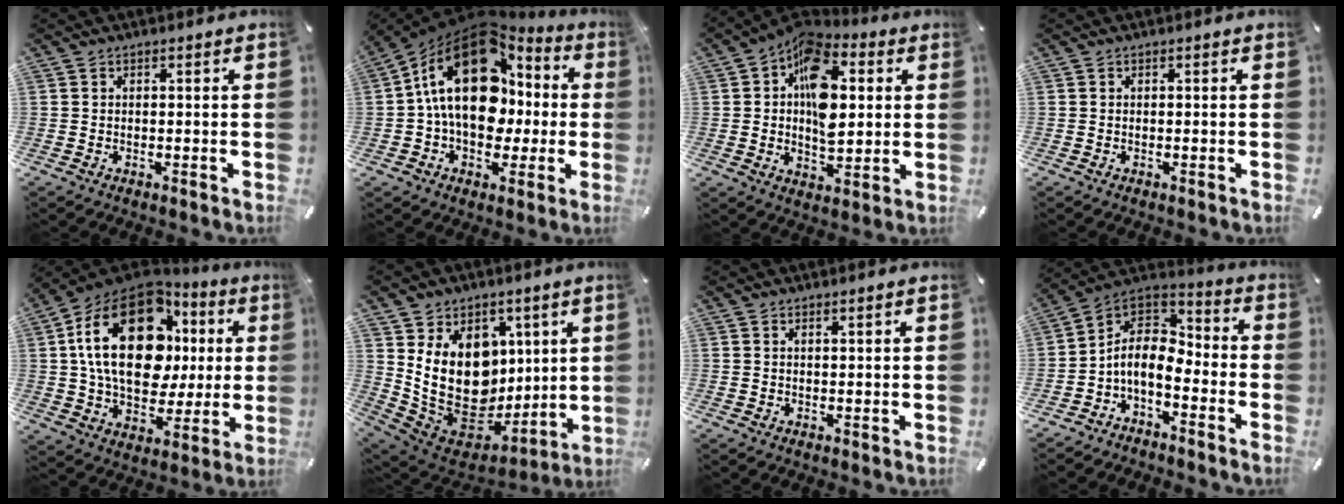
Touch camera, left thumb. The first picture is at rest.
{"total": 22.3, "force": [3.6, 15.2, 15.9], "torque": [-0.278, -0.019, 0.063]}
{"total": 14.8, "force": [3.0, 9.6, 10.9], "torque": [-0.180, -0.009, 0.056]}
{"total": 0.0}
{"total": 25.6, "force": [6.5, 16.9, 18.2], "torque": [-0.331, -0.014, 0.112]}
{"total": 19.1, "force": [3.6, 15.5, 10.6], "torque": [-0.220, -0.049, 0.076]}
{"total": 0.9, "force": [0.8, -0.1, 0.5], "torque": [-0.008, -0.003, 0.014]}
{"total": 9.2, "force": [-4.0, 5.7, 6.0], "torque": [-0.133, 0.007, -0.081]}